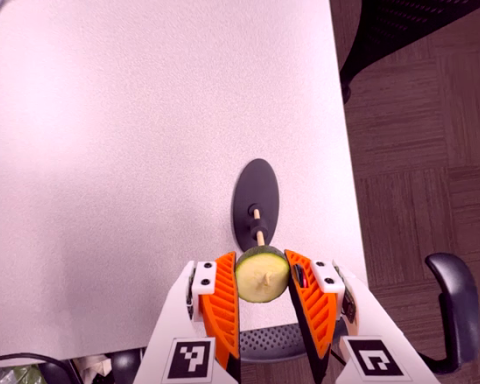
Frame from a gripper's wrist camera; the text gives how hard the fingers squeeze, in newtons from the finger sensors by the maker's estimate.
{"total": 11.5, "left": 12.2, "right": 10.7}